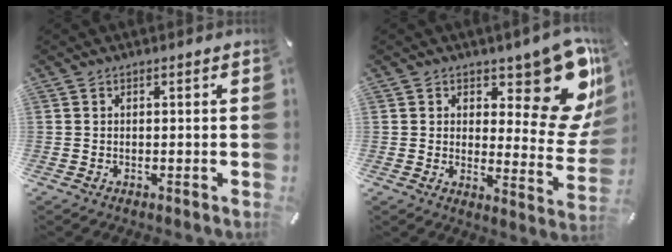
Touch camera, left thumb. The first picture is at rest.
{"total": 16.5, "force": [10.6, 7.0, 10.6], "torque": [-0.112, -0.100, 0.181]}